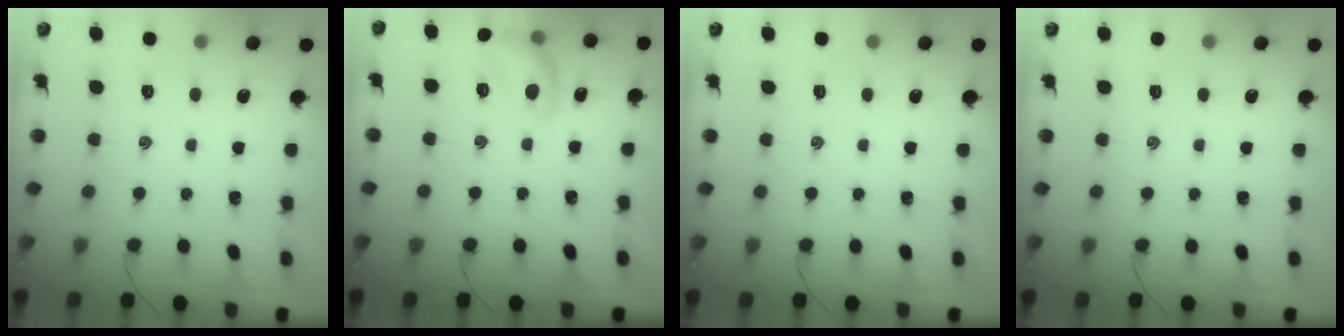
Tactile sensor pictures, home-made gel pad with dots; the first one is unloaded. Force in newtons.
{"total": 10.7, "press": 10.7, "slide": 0.5}
{"total": 0.0}
{"total": 0.0}